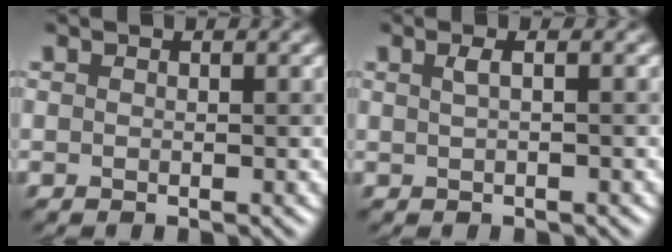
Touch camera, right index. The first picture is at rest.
{"total": 1.0, "force": [0.4, 0.4, 0.8], "torque": [-0.019, 0.005, 0.006]}